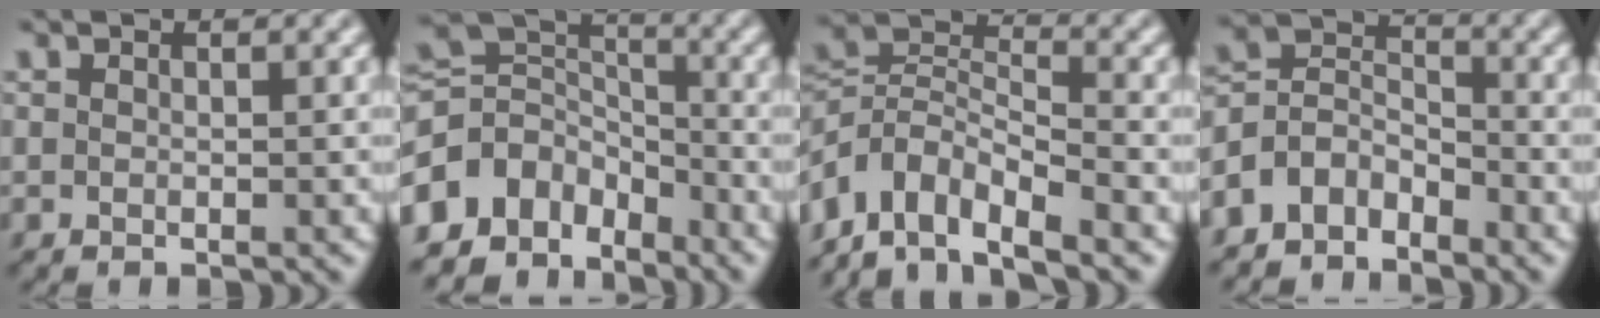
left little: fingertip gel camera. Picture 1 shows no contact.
{"total": 8.4, "force": [-5.2, 5.7, 3.2], "torque": [-0.066, 0.016, -0.116]}
{"total": 7.1, "force": [-5.2, 3.2, 3.8], "torque": [-0.066, 0.006, -0.113]}
{"total": 4.5, "force": [-3.4, 2.5, 1.4], "torque": [-0.029, 0.009, -0.075]}